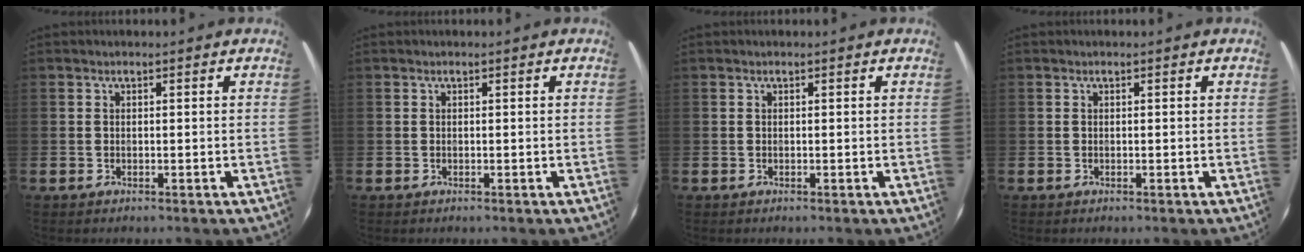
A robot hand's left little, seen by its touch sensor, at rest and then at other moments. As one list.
[{"total": 0.0}, {"total": 0.0}, {"total": 0.0}]